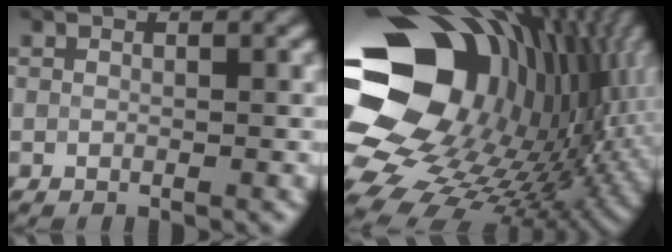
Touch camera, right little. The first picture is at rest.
{"total": 21.0, "force": [2.5, 15.4, 14.1], "torque": [-0.276, -0.044, 0.030]}